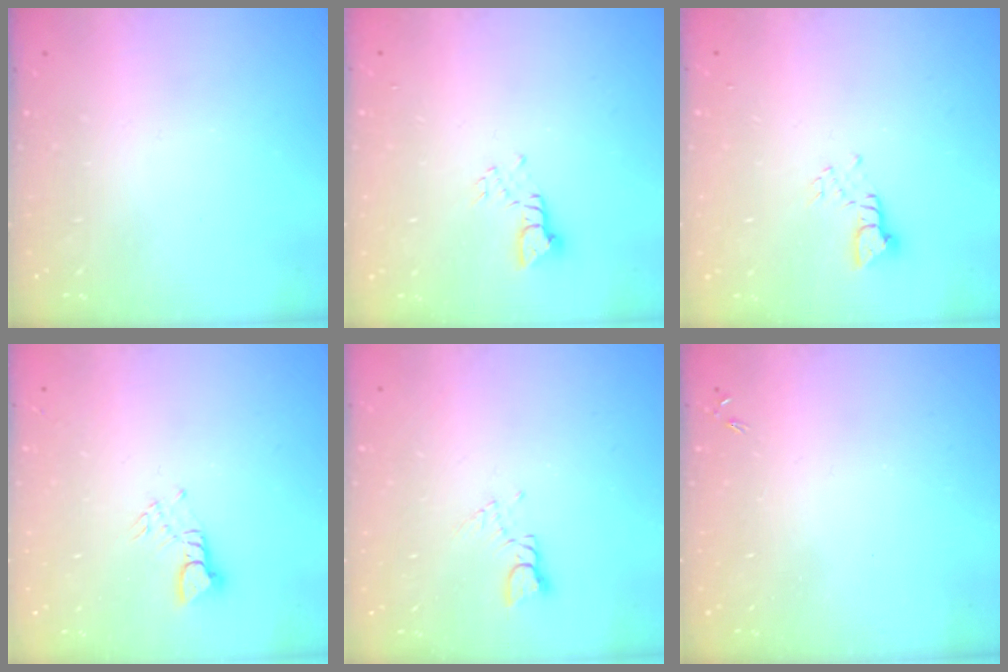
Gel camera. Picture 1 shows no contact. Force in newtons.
{"total": 2.2, "press": 2.2, "slide": 0.1}
{"total": 2.2, "press": 2.2, "slide": 0.1}
{"total": 2.9, "press": 2.9, "slide": 0.1}
{"total": 1.4, "press": 1.4, "slide": 0.2}
{"total": 0.0}